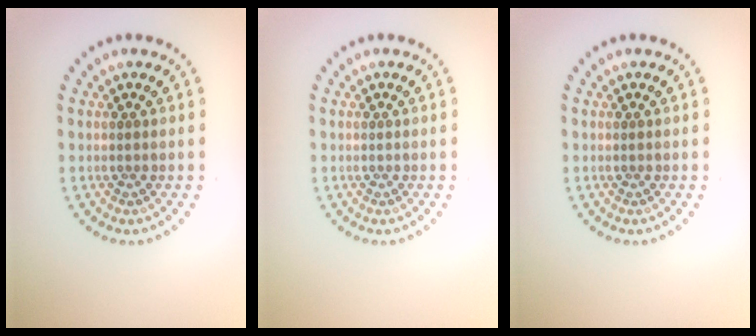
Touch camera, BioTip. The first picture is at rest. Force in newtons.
{"total": 0.0}
{"total": 0.0}